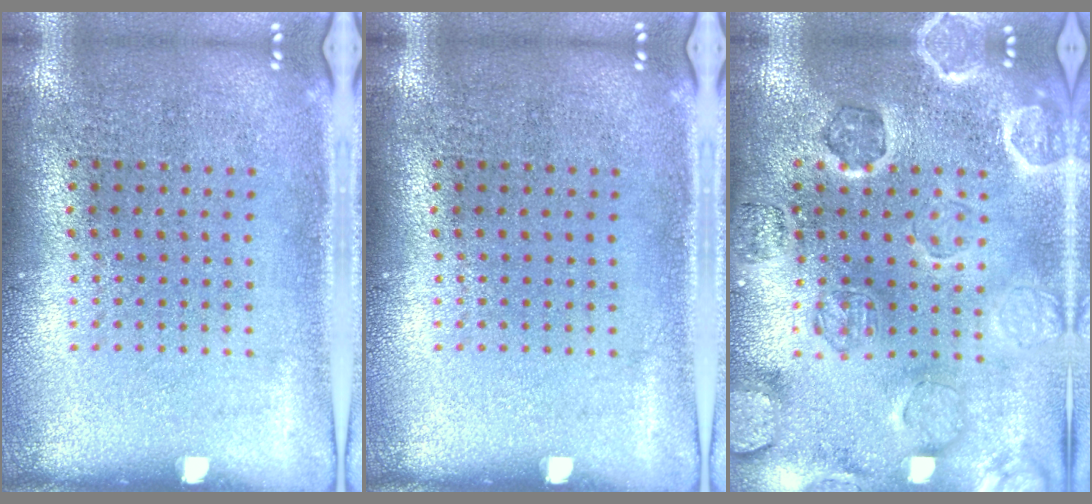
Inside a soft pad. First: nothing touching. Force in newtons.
{"total": 0.0}
{"total": 1.6, "press": 1.6, "slide": 0.2}